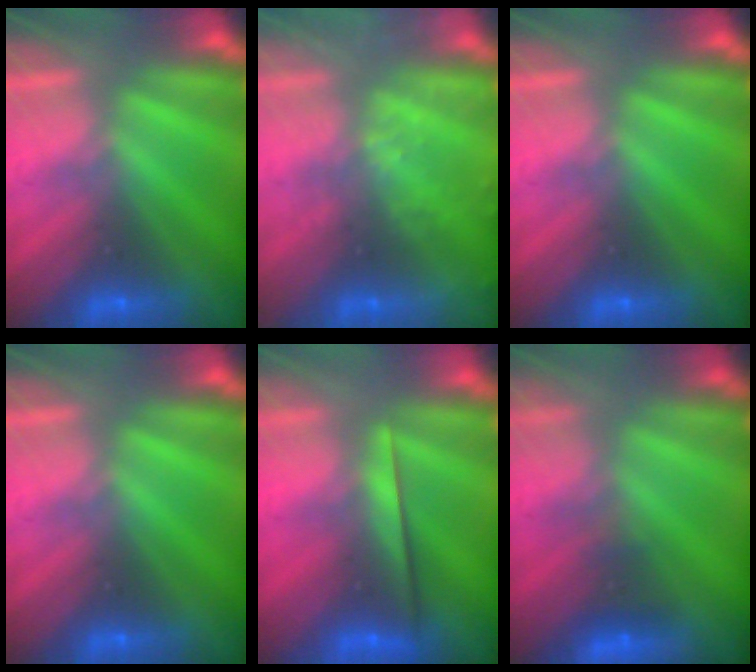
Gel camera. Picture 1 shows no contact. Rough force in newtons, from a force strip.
{"total": 2.5}
{"total": 0.0}
{"total": 0.0}
{"total": 2.2}
{"total": 4.4}